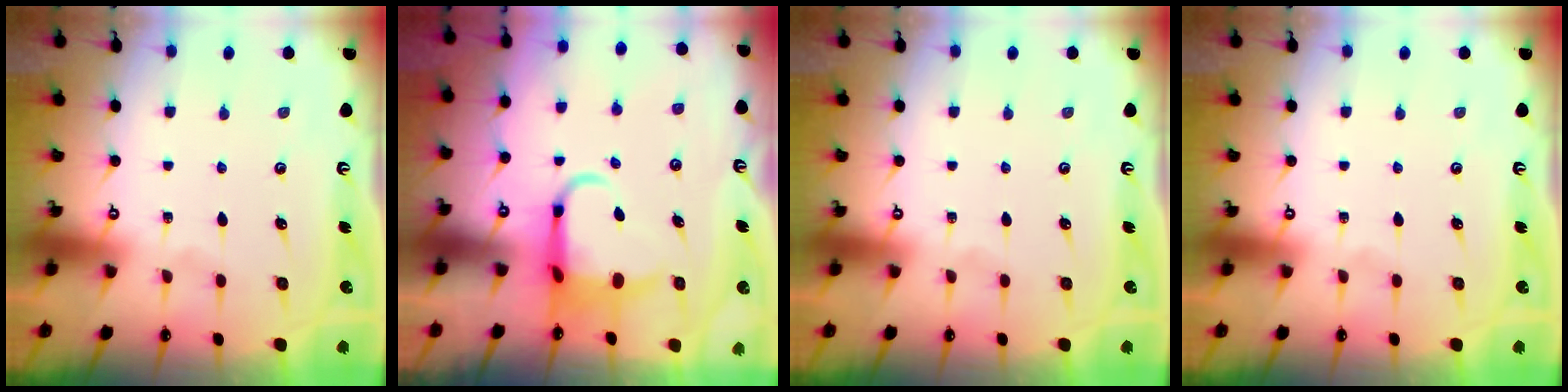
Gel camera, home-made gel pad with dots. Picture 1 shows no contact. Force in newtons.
{"total": 7.6, "press": 7.4, "slide": 1.5}
{"total": 0.0}
{"total": 0.0}